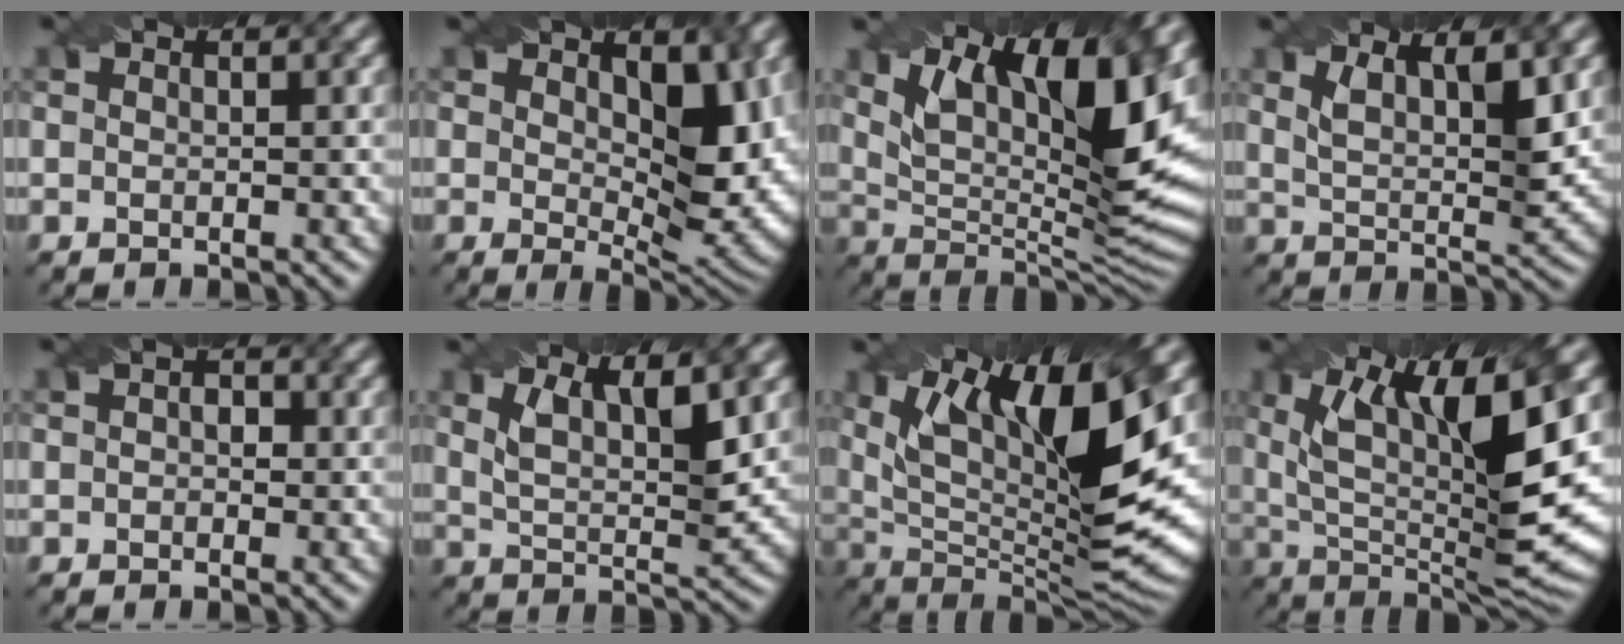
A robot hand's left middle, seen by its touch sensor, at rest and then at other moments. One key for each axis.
{"total": 8.2, "fx": 2.0, "fy": 4.4, "fz": 6.7, "tx": -0.106, "ty": -0.019, "tz": 0.038}
{"total": 15.5, "fx": 6.9, "fy": 5.5, "fz": 12.8, "tx": -0.196, "ty": 0.007, "tz": 0.115}
{"total": 5.6, "fx": 3.2, "fy": 1.8, "fz": 4.3, "tx": -0.075, "ty": 0.000, "tz": 0.051}
{"total": 1.4, "fx": 0.2, "fy": 1.0, "fz": 1.0, "tx": -0.012, "ty": 0.000, "tz": -0.003}
{"total": 5.9, "fx": 3.2, "fy": 1.9, "fz": 4.6, "tx": -0.087, "ty": -0.001, "tz": 0.053}
{"total": 15.4, "fx": 5.7, "fy": 4.7, "fz": 13.5, "tx": -0.242, "ty": -0.003, "tz": 0.105}
{"total": 13.8, "fx": 4.2, "fy": 4.3, "fz": 12.4, "tx": -0.211, "ty": -0.007, "tz": 0.076}